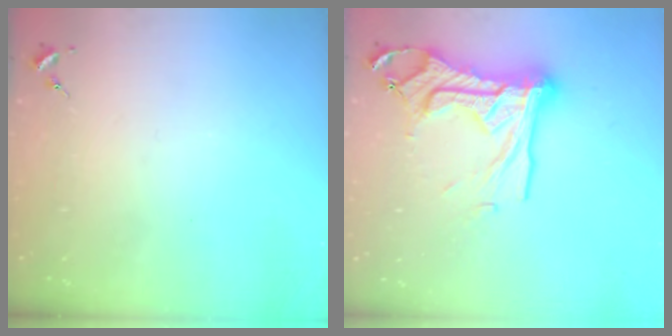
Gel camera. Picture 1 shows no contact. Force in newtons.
{"total": 21.6, "press": 21.5, "slide": 1.9}